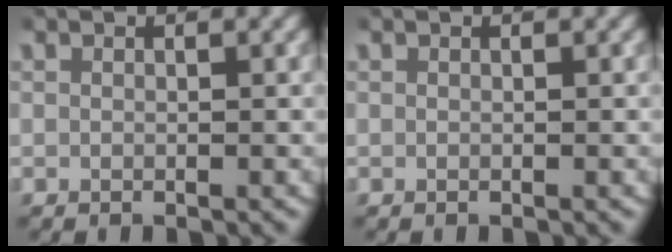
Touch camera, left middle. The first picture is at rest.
{"total": 0.0}